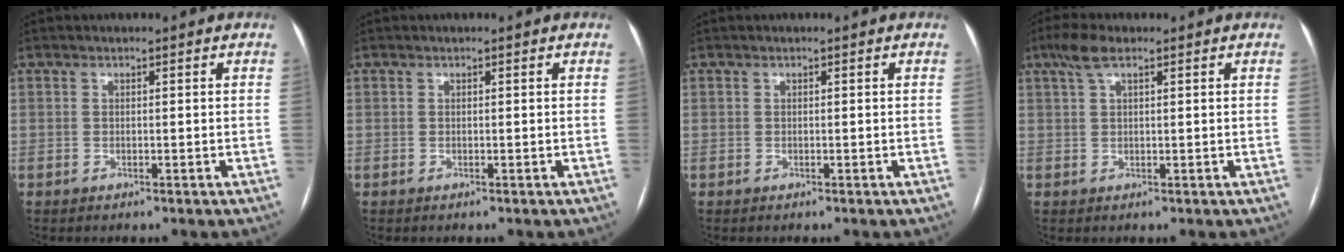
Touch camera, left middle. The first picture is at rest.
{"total": 0.0}
{"total": 0.0}
{"total": 3.8, "force": [2.3, 1.1, 2.8], "torque": [-0.065, 0.020, 0.048]}